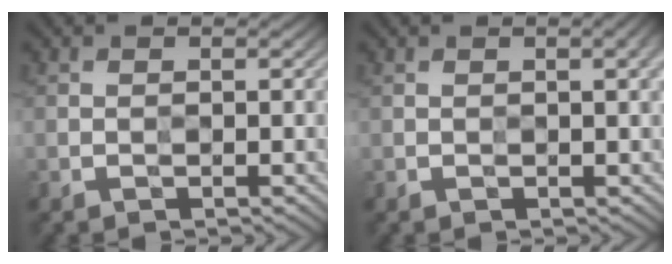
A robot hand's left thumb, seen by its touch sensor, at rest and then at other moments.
{"total": 2.2, "force": [0.6, 0.4, 2.1], "torque": [-0.032, 0.006, 0.008]}